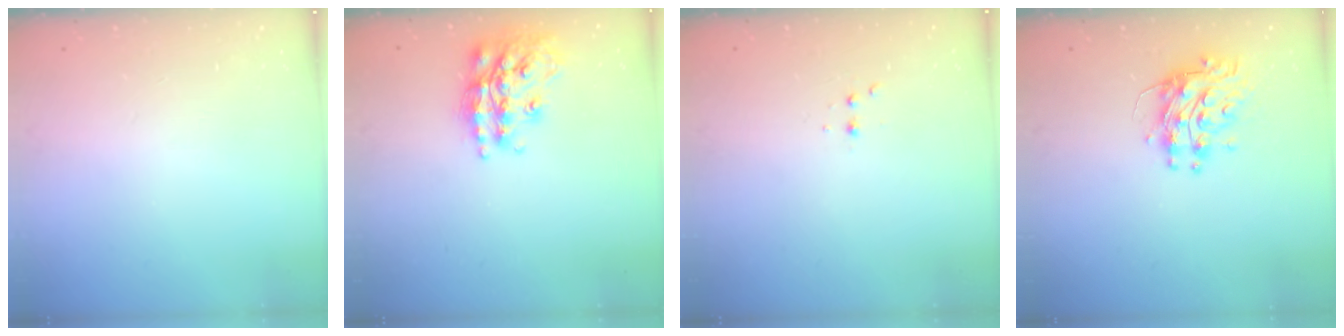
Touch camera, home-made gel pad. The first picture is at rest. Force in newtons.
{"total": 17.9, "press": 17.8, "slide": 1.3}
{"total": 2.5, "press": 2.4, "slide": 0.5}
{"total": 9.8, "press": 9.8, "slide": 1.1}